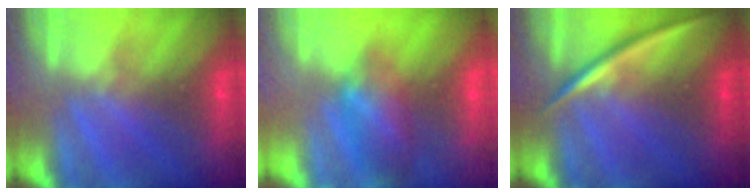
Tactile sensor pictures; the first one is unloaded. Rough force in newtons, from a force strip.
{"total": 10.1}
{"total": 2.2}